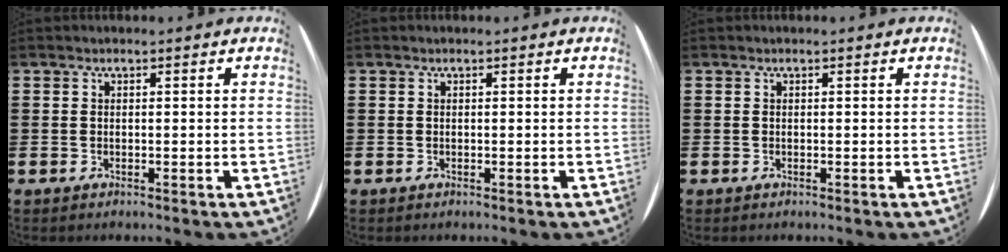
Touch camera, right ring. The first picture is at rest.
{"total": 0.0}
{"total": 0.0}